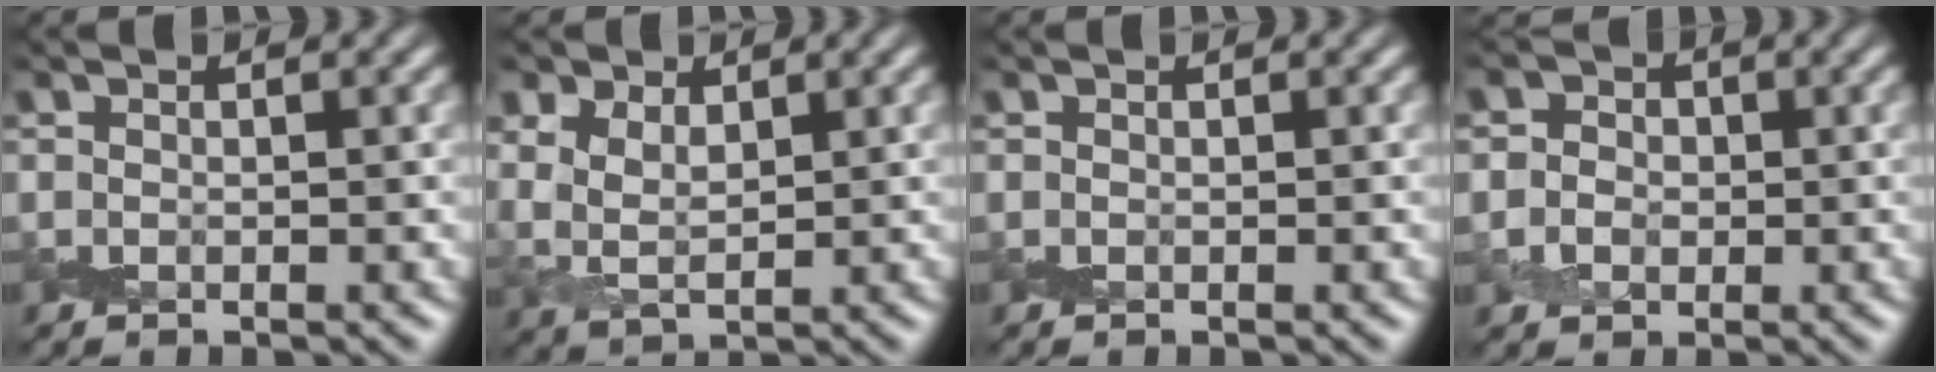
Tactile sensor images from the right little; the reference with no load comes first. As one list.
[{"total": 3.7, "force": [1.5, 2.4, 2.4], "torque": [-0.056, -0.008, 0.034]}, {"total": 0.0}, {"total": 3.9, "force": [0.4, 3.4, 1.7], "torque": [-0.009, 0.017, -0.015]}]